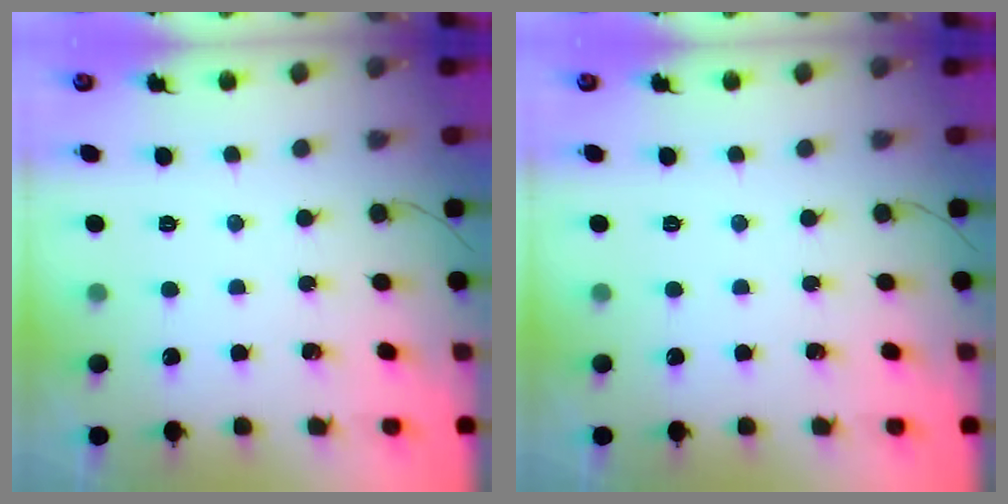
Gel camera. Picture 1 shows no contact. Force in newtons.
{"total": 0.0}